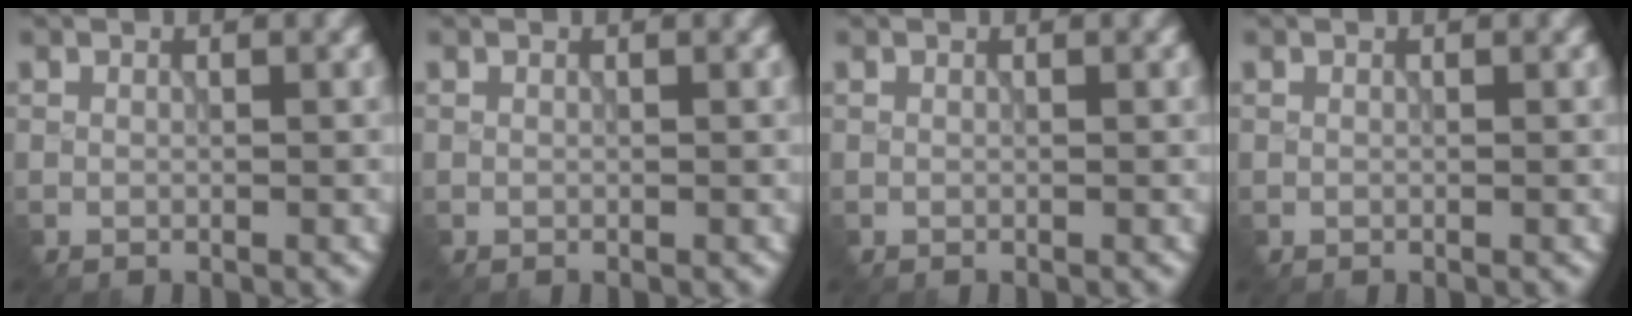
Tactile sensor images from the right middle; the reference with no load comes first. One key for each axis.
{"total": 0.0}
{"total": 0.0}
{"total": 0.0}